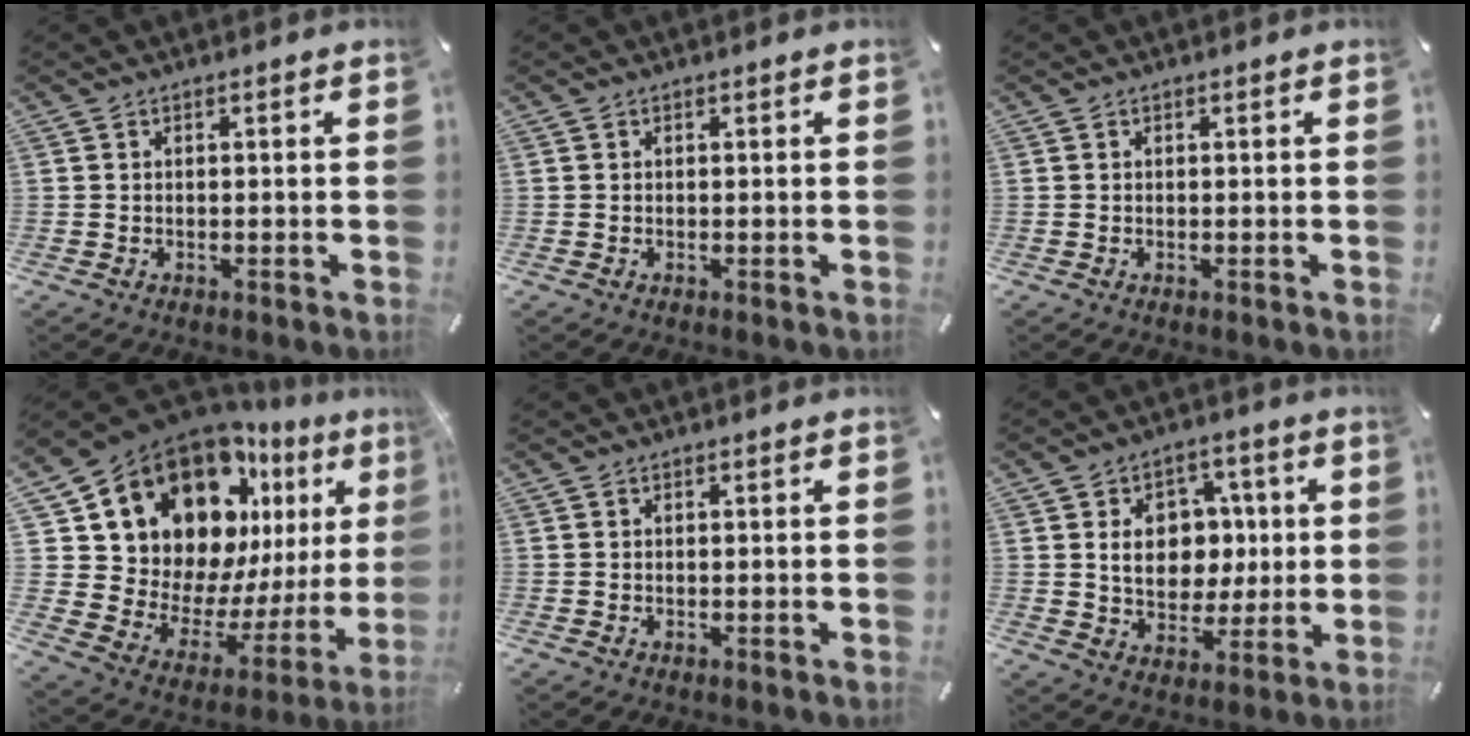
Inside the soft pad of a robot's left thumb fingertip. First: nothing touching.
{"total": 0.0}
{"total": 0.0}
{"total": 20.3, "force": [14.3, 11.7, 8.3], "torque": [-0.131, -0.126, 0.266]}
{"total": 0.0}
{"total": 11.0, "force": [1.3, 9.3, 5.8], "torque": [-0.084, 0.006, 0.028]}